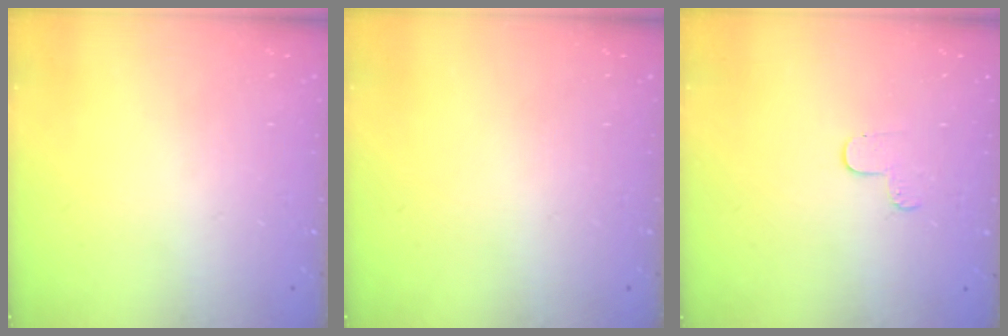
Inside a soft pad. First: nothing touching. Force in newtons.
{"total": 0.0}
{"total": 4.1, "press": 4.0, "slide": 0.4}